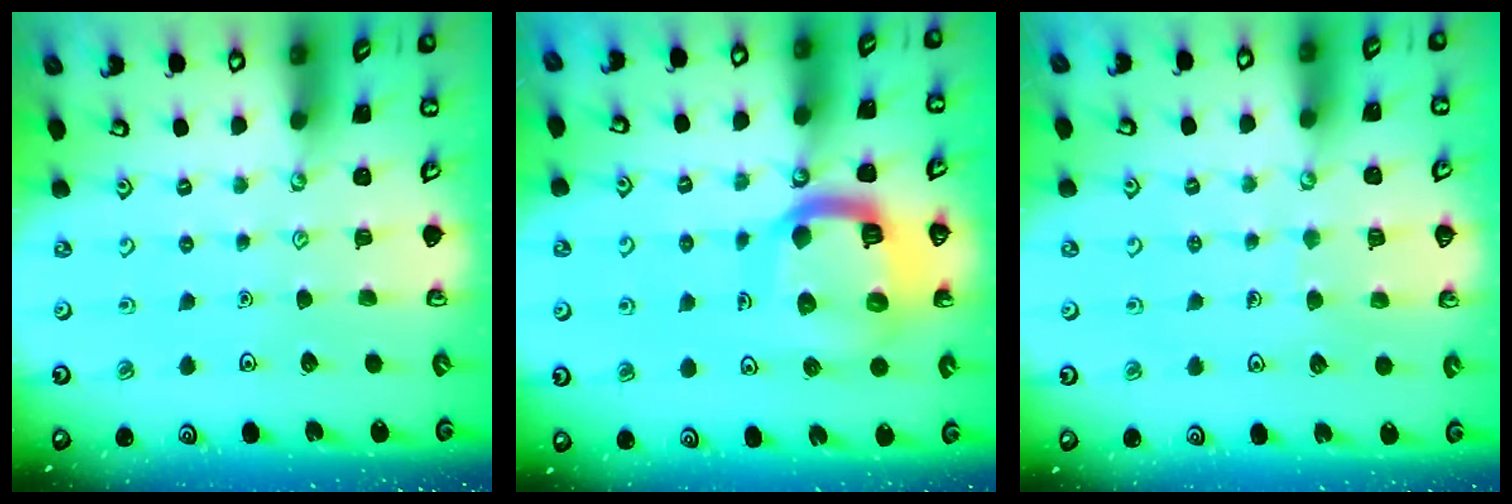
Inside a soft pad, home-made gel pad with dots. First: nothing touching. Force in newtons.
{"total": 15.8, "press": 15.7, "slide": 1.9}
{"total": 5.9, "press": 5.9, "slide": 0.5}